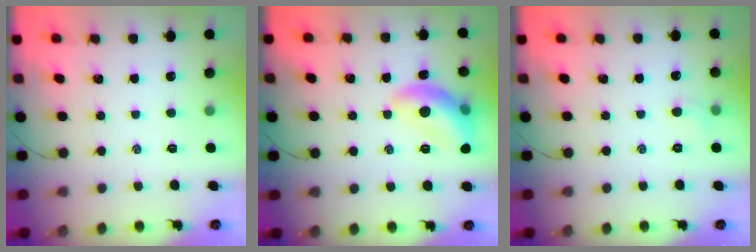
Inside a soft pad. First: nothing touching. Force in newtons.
{"total": 13.0, "press": 13.0, "slide": 1.1}
{"total": 3.8, "press": 3.6, "slide": 1.2}